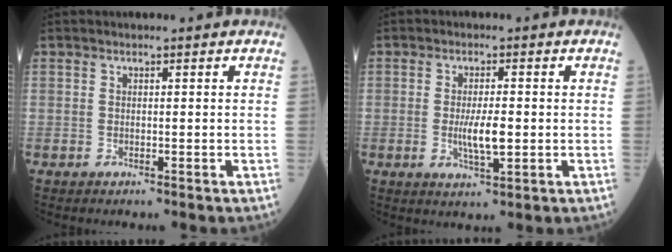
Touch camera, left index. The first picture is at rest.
{"total": 4.5, "force": [-0.5, 1.0, 4.4], "torque": [-0.087, -0.006, -0.007]}